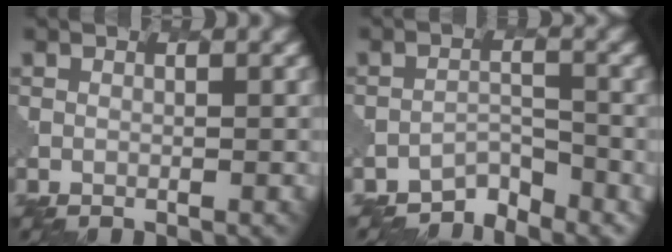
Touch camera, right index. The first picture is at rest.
{"total": 2.5, "force": [-2.3, 0.3, -0.8], "torque": [0.009, 0.005, -0.043]}